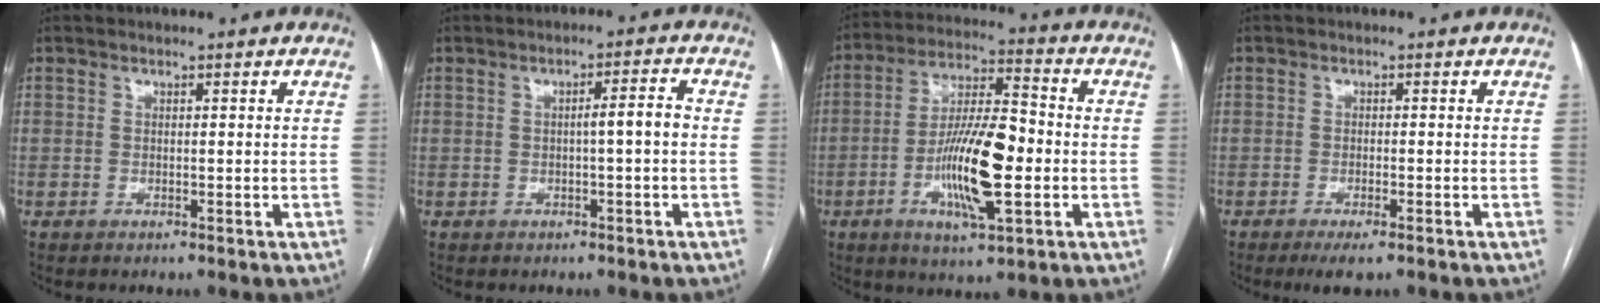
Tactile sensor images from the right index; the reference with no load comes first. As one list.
[{"total": 3.2, "force": [-0.4, 0.0, 3.2], "torque": [-0.046, 0.007, -0.005]}, {"total": 14.3, "force": [-3.3, 2.9, 13.6], "torque": [-0.254, 0.001, -0.058]}, {"total": 3.4, "force": [-2.3, 0.5, 2.5], "torque": [-0.041, -0.007, -0.036]}]